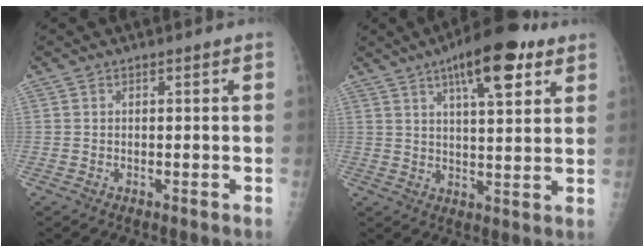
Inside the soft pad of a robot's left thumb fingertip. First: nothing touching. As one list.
[{"total": 14.1, "force": [7.6, 4.5, 11.0], "torque": [-0.145, -0.020, 0.112]}]